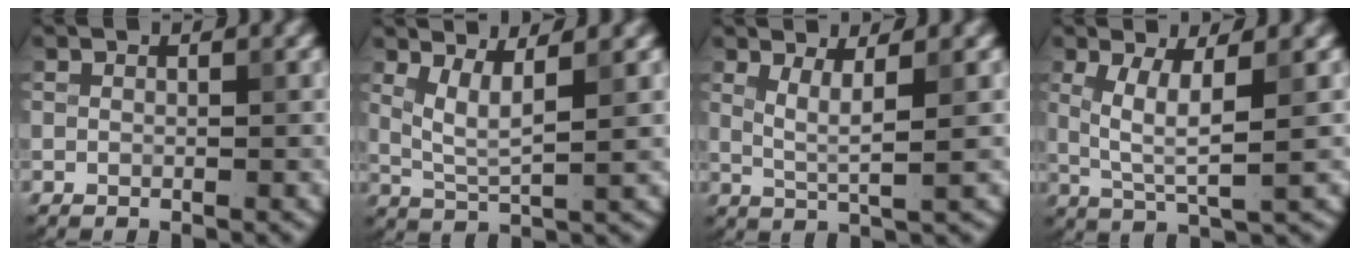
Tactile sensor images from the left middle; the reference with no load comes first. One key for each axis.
{"total": 3.2, "fx": 1.5, "fy": 0.6, "fz": 2.7, "tx": -0.059, "ty": -0.007, "tz": 0.035}
{"total": 2.6, "fx": 1.0, "fy": 0.5, "fz": 2.4, "tx": -0.047, "ty": -0.006, "tz": 0.022}
{"total": 4.0, "fx": 0.8, "fy": 0.8, "fz": 3.8, "tx": -0.079, "ty": -0.002, "tz": 0.021}